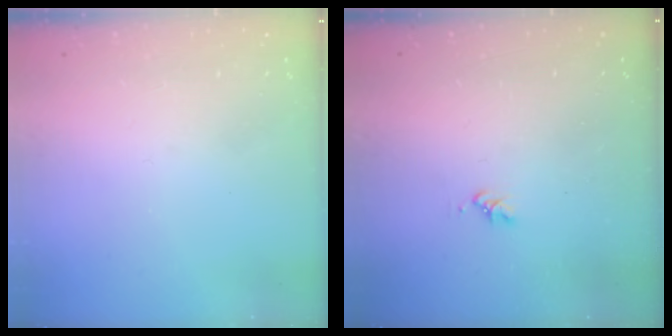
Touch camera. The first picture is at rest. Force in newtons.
{"total": 1.6, "press": 1.6, "slide": 0.3}